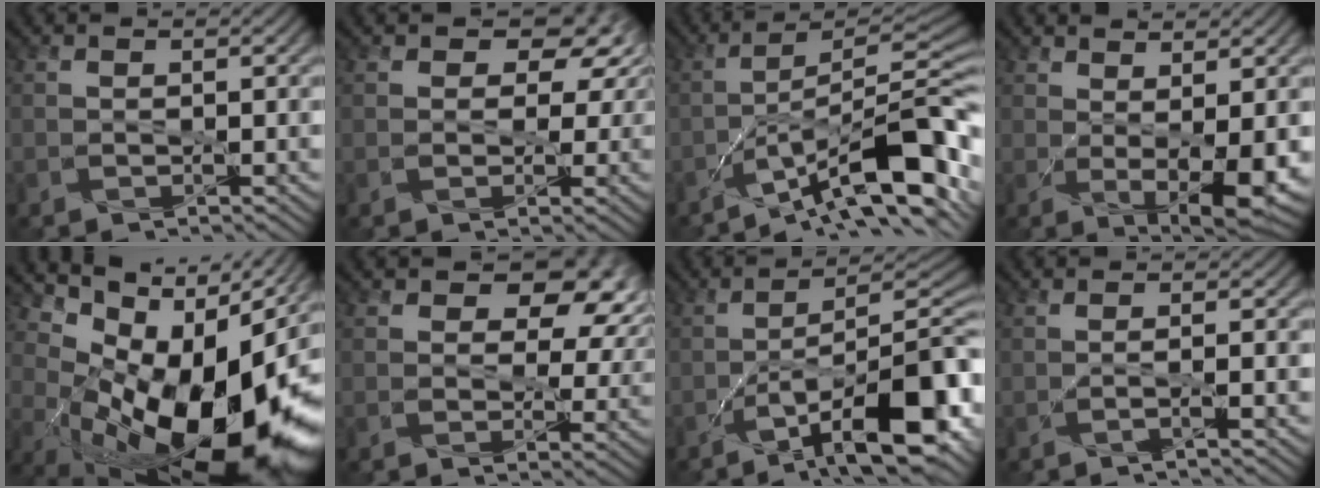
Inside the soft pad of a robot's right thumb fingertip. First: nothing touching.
{"total": 6.8, "force": [1.9, 4.8, 4.5], "torque": [-0.048, 0.013, 0.021]}
{"total": 13.9, "force": [-7.2, 3.3, 11.4], "torque": [-0.187, 0.004, -0.121]}
{"total": 5.9, "force": [1.2, 2.2, 5.4], "torque": [-0.093, -0.006, 0.030]}
{"total": 18.1, "force": [-0.2, 9.5, 15.4], "torque": [-0.247, -0.028, 0.013]}
{"total": 11.3, "force": [4.0, 7.2, 7.8], "torque": [-0.102, 0.005, 0.059]}
{"total": 15.9, "force": [-7.8, 5.3, 12.8], "torque": [-0.180, -0.005, -0.121]}
{"total": 1.4, "force": [-0.5, 0.0, 1.3], "torque": [-0.025, 0.001, -0.011]}